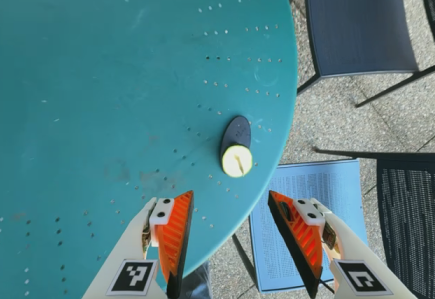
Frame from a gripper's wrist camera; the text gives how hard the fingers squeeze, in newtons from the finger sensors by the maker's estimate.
{"total": 0.0}